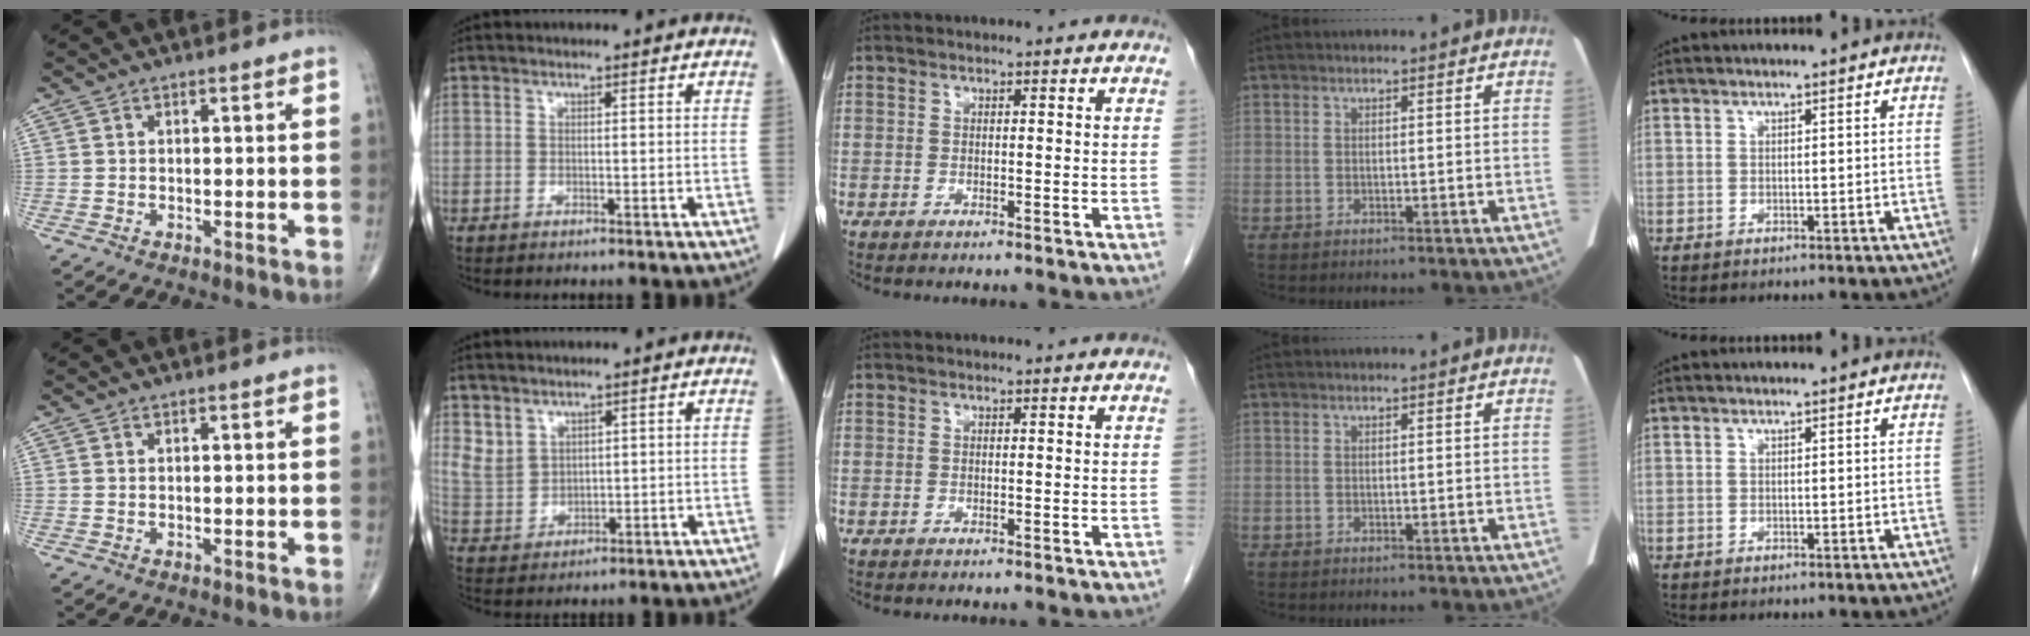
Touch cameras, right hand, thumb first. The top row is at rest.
{"index": {"total": 4.5, "force": [3.0, 3.2, 0.9], "torque": [-0.019, 0.001, 0.077]}}